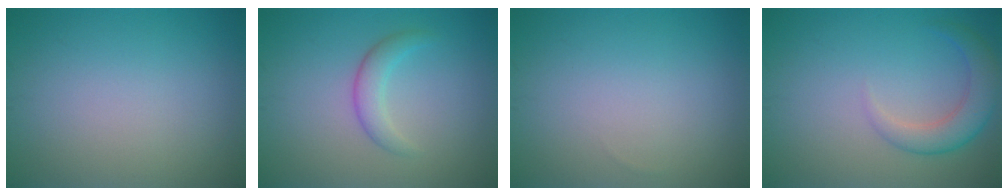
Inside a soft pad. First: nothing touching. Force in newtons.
{"total": 2.2, "press": 2.2, "slide": 0.1}
{"total": 0.0}
{"total": 3.5, "press": 3.5, "slide": 0.2}